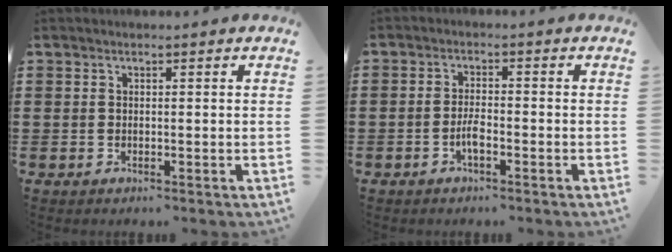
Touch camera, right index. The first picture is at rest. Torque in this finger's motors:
{"motor_torque": [2.14, -0.01, 0.48, -0.01]}